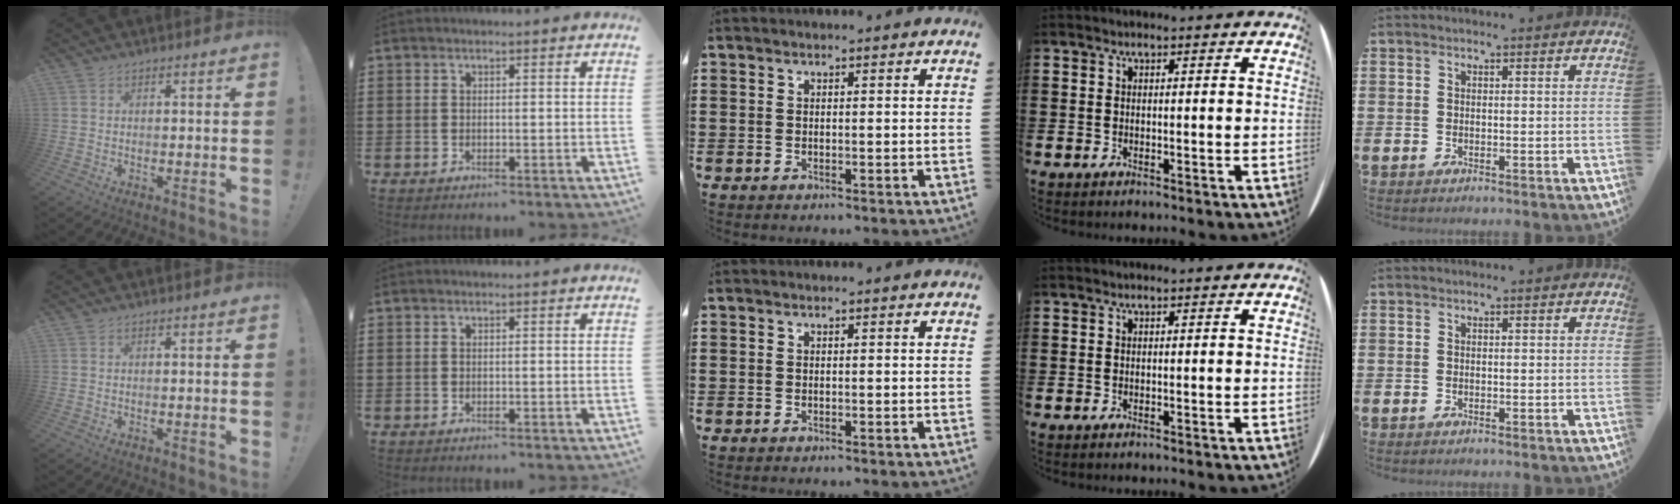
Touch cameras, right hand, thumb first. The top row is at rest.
{}